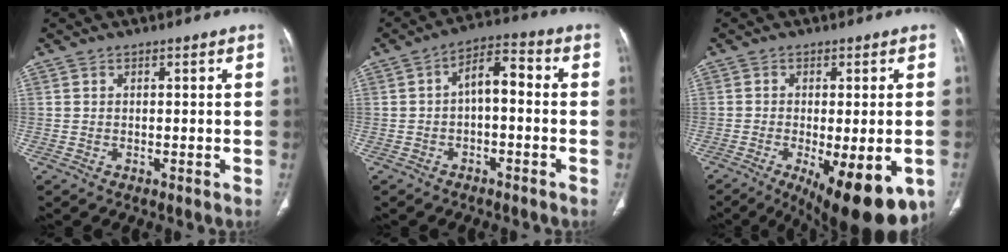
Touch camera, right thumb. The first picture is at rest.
{"total": 6.4, "force": [-0.7, 3.3, 5.4], "torque": [-0.077, 0.038, -0.022]}
{"total": 16.6, "force": [-7.3, 6.0, 13.7], "torque": [-0.158, -0.013, -0.094]}